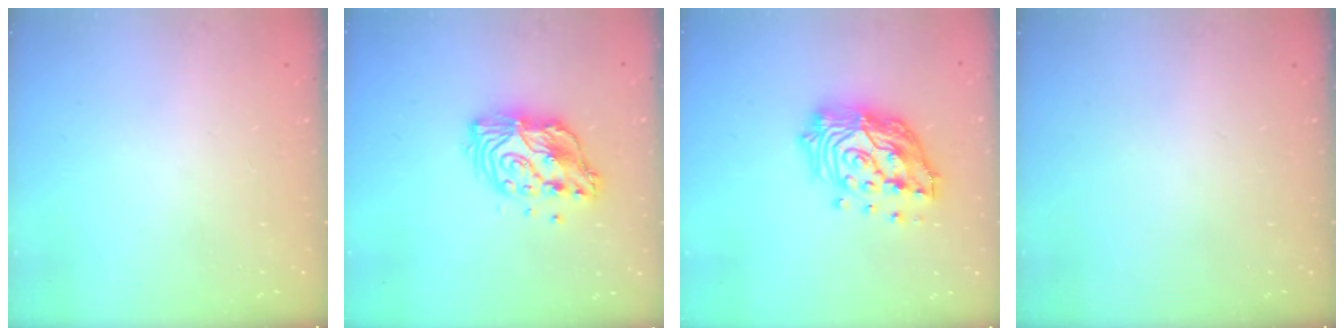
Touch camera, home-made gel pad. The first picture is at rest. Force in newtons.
{"total": 12.1, "press": 12.0, "slide": 1.2}
{"total": 19.7, "press": 19.5, "slide": 2.7}
{"total": 0.0}